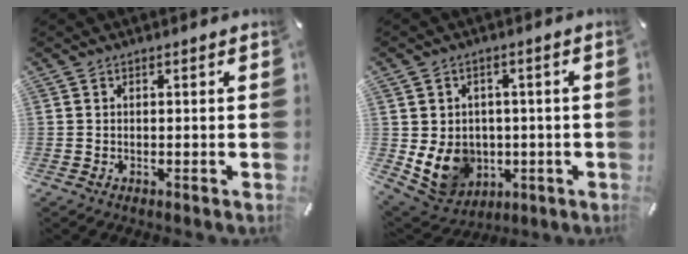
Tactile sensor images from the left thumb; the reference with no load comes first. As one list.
[{"total": 10.5, "force": [-1.3, 9.3, 4.7], "torque": [-0.107, -0.006, -0.016]}]